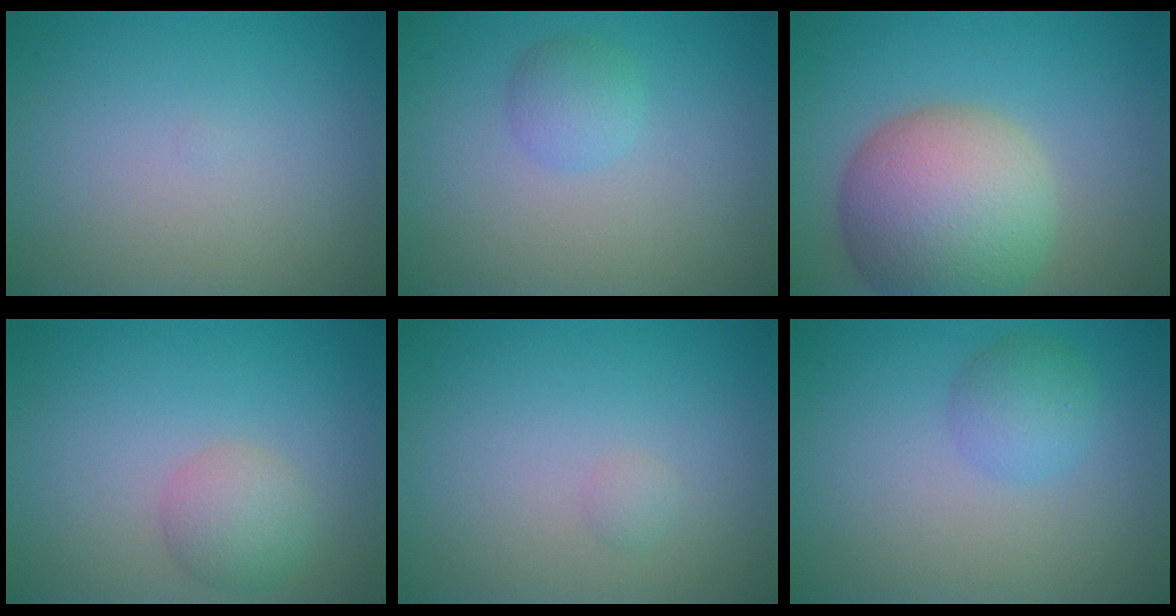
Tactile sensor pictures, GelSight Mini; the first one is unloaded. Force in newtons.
{"total": 1.9, "press": 1.9, "slide": 0.0}
{"total": 10.6, "press": 10.6, "slide": 0.6}
{"total": 2.7, "press": 2.7, "slide": 0.2}
{"total": 0.6, "press": 0.6, "slide": 0.1}
{"total": 2.4, "press": 2.4, "slide": 0.1}